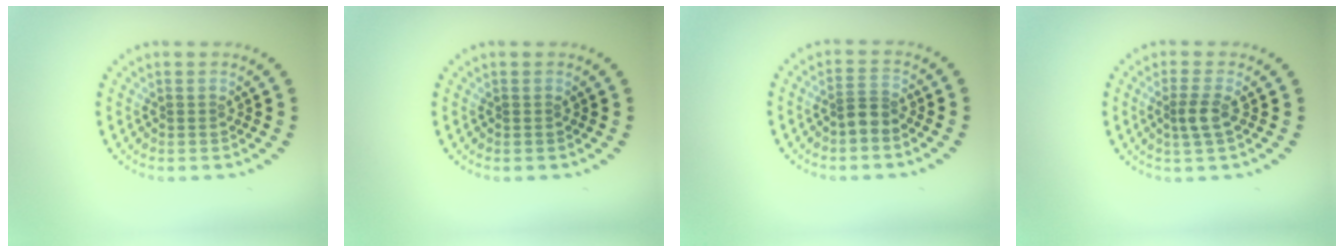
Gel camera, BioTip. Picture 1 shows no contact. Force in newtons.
{"total": 0.0}
{"total": 2.0, "press": 1.5, "slide": 1.3}
{"total": 1.9, "press": 1.6, "slide": 1.1}